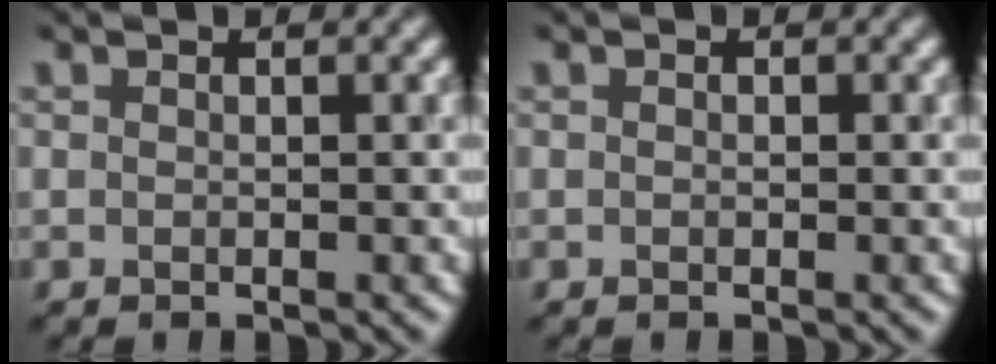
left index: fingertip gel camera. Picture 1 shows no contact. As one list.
[{"total": 0.0}]